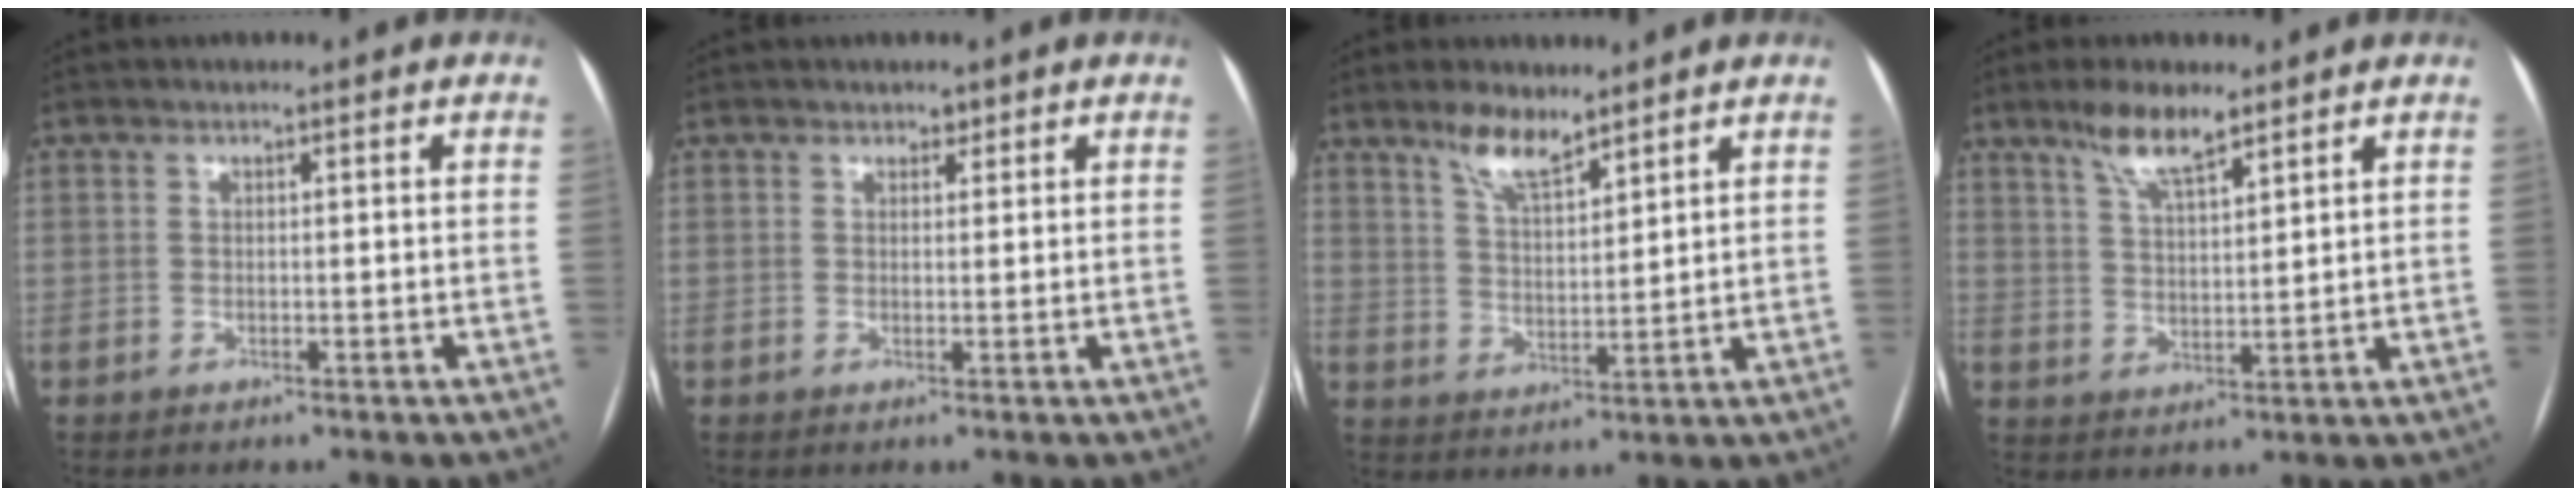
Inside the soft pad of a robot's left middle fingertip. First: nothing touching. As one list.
[{"total": 1.2, "force": [0.9, 0.7, 0.3], "torque": [-0.003, -0.004, 0.011]}, {"total": 6.0, "force": [4.8, 1.3, 3.4], "torque": [-0.069, -0.001, 0.091]}, {"total": 6.7, "force": [5.0, 1.3, 4.4], "torque": [-0.089, 0.003, 0.094]}]